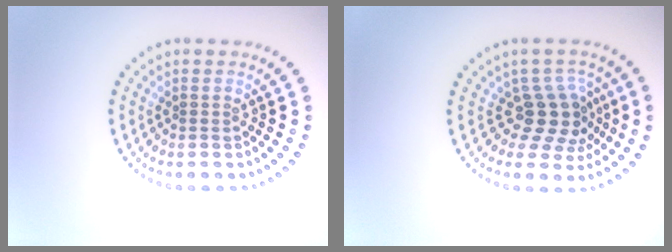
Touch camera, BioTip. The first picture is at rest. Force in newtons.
{"total": 3.7, "press": 2.8, "slide": 2.4}